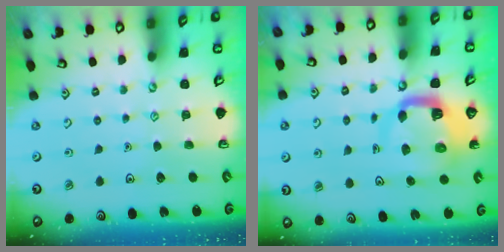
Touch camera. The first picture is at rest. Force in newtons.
{"total": 7.6, "press": 7.5, "slide": 1.0}